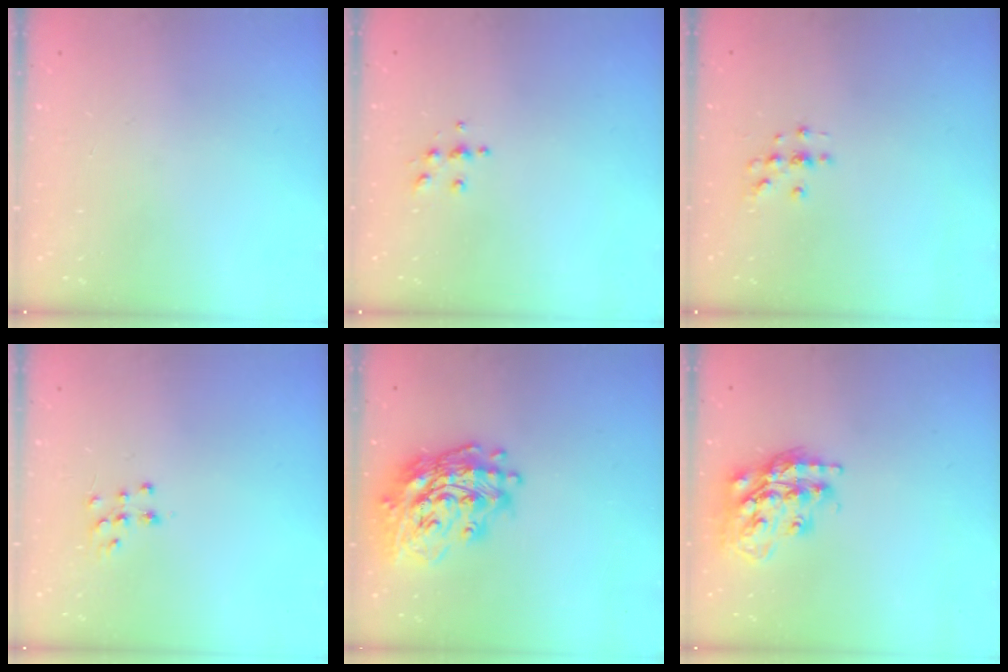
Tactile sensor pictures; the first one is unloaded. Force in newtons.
{"total": 4.9, "press": 4.9, "slide": 0.5}
{"total": 2.0, "press": 2.0, "slide": 0.2}
{"total": 7.0, "press": 7.0, "slide": 0.3}
{"total": 19.7, "press": 19.5, "slide": 2.7}
{"total": 16.6, "press": 16.5, "slide": 1.1}